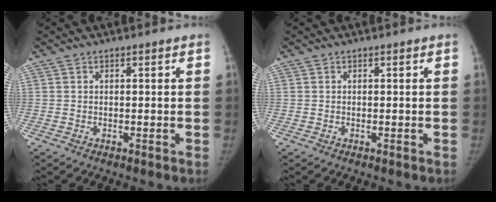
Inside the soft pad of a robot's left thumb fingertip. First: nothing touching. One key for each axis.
{"total": 0.0}